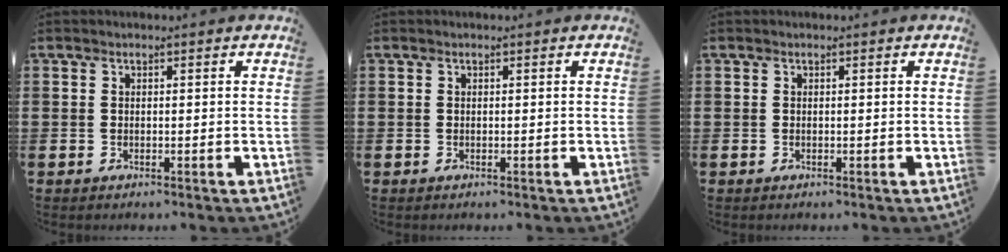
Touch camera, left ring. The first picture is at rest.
{"total": 0.0}
{"total": 0.0}